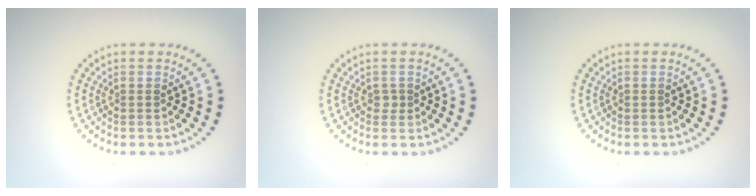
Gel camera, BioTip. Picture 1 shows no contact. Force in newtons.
{"total": 0.6, "press": 0.5, "slide": 0.3}
{"total": 0.0}